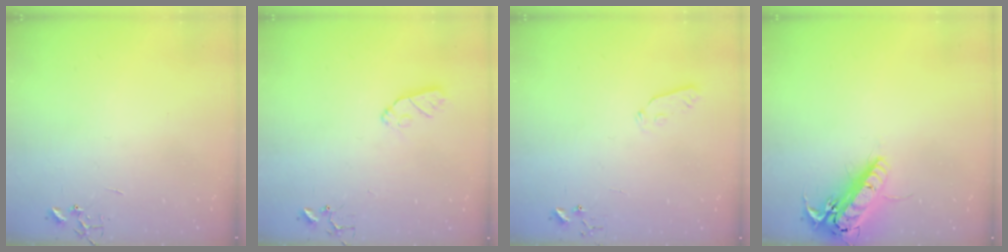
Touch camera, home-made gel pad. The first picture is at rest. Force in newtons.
{"total": 7.3, "press": 7.2, "slide": 0.5}
{"total": 3.9, "press": 3.8, "slide": 0.9}
{"total": 16.5, "press": 16.3, "slide": 3.0}